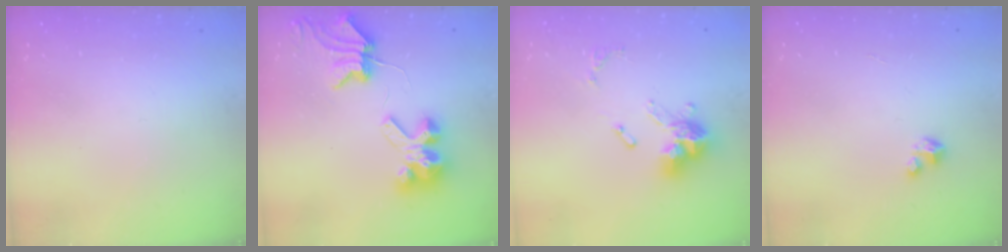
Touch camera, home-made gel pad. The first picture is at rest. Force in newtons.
{"total": 8.0, "press": 8.0, "slide": 1.0}
{"total": 12.6, "press": 12.5, "slide": 1.1}
{"total": 1.7, "press": 1.6, "slide": 0.1}